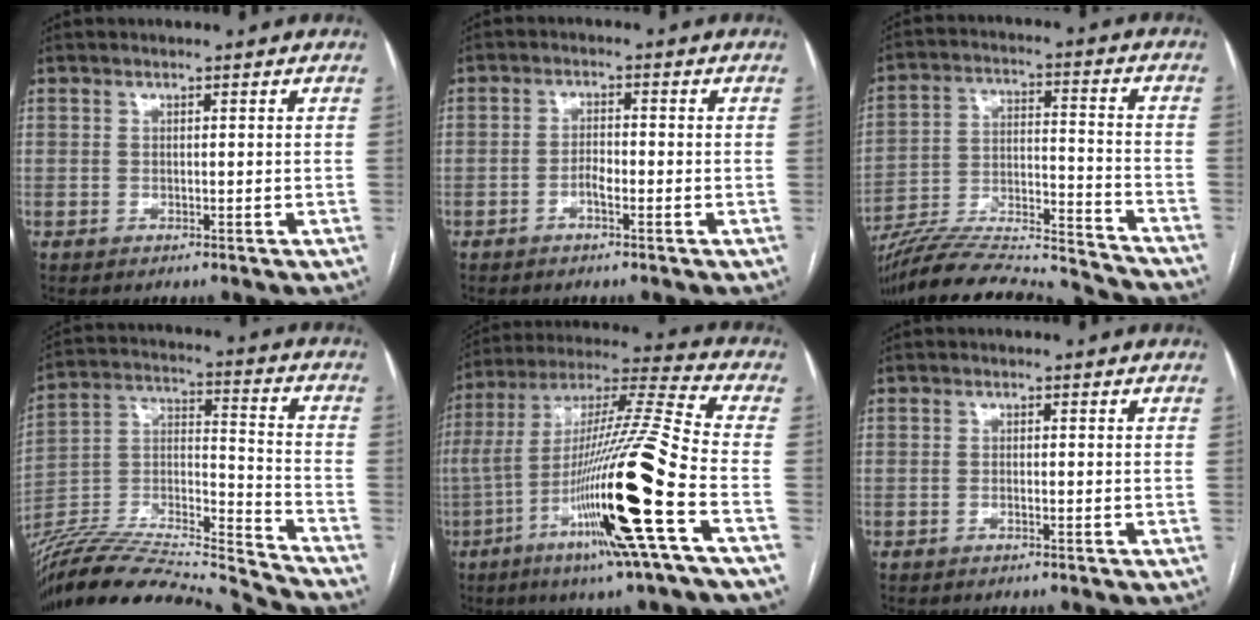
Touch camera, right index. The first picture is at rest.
{"total": 2.6, "force": [-1.3, 0.8, 2.1], "torque": [-0.038, 0.006, -0.024]}
{"total": 26.5, "force": [-24.7, 2.2, 9.3], "torque": [-0.156, -0.010, -0.373]}
{"total": 29.1, "force": [-27.0, 0.7, 10.8], "torque": [-0.200, -0.023, -0.439]}
{"total": 24.8, "force": [-8.5, -0.5, 23.3], "torque": [-0.446, -0.035, -0.162]}
{"total": 0.7, "force": [-0.4, 0.2, 0.5], "torque": [-0.011, 0.002, -0.008]}